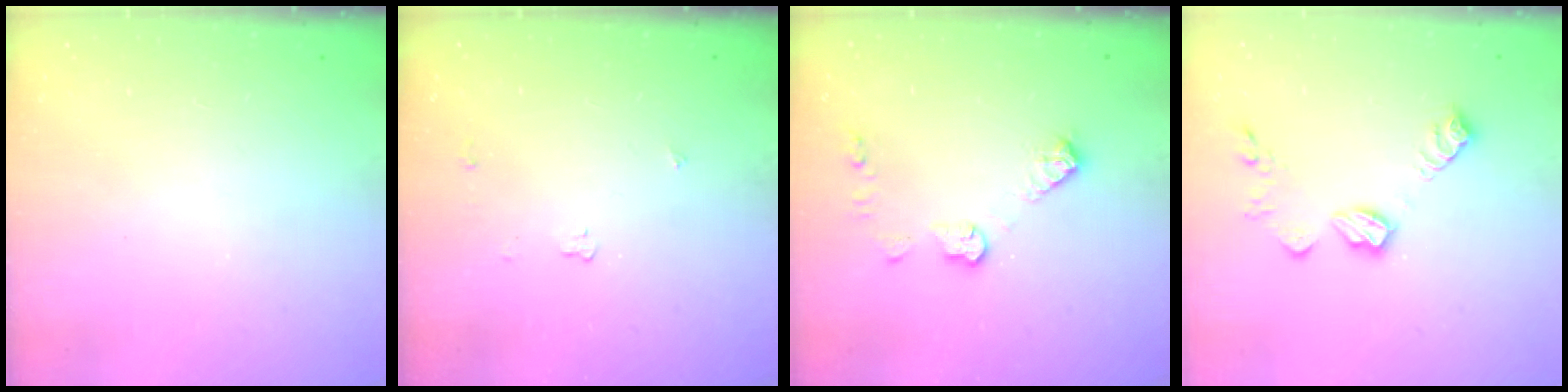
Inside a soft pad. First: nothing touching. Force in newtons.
{"total": 3.6, "press": 3.6, "slide": 0.6}
{"total": 9.0, "press": 9.0, "slide": 0.4}
{"total": 10.7, "press": 10.7, "slide": 0.6}